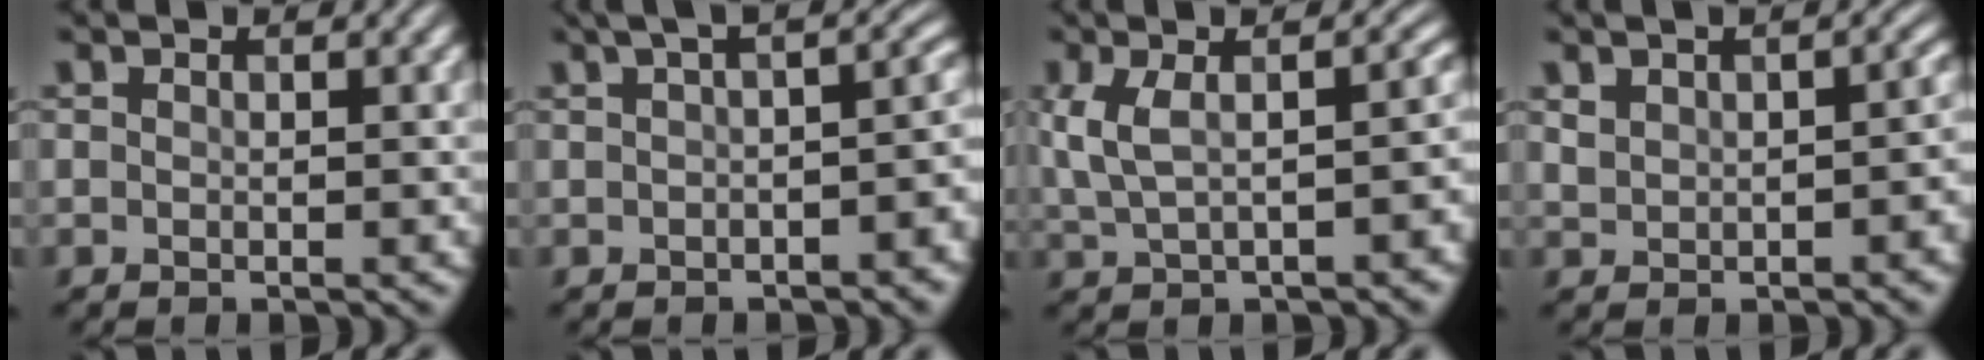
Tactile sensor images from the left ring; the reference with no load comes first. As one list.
[{"total": 7.1, "force": [0.4, 3.0, 6.4], "torque": [-0.052, 0.016, 0.006]}, {"total": 6.8, "force": [0.5, 3.1, 6.0], "torque": [-0.114, 0.005, 0.010]}, {"total": 5.1, "force": [1.0, 3.1, 3.9], "torque": [-0.047, 0.006, 0.026]}]